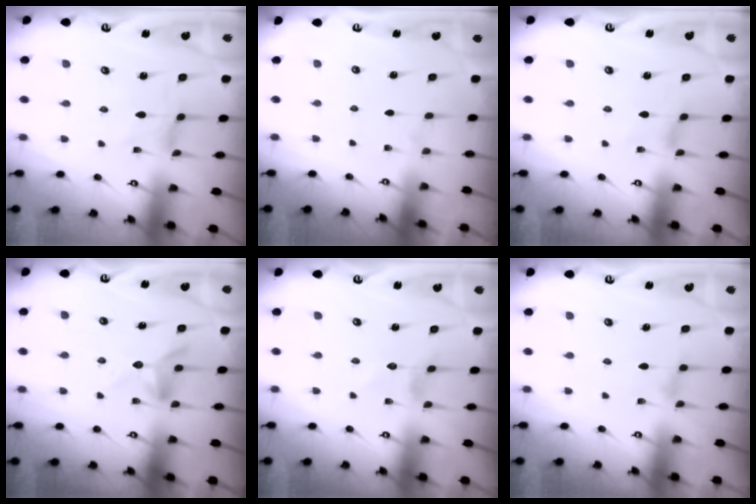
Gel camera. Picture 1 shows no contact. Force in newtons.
{"total": 0.0}
{"total": 0.0}
{"total": 6.9, "press": 6.9, "slide": 0.9}
{"total": 1.7, "press": 1.7, "slide": 0.2}
{"total": 1.6, "press": 1.6, "slide": 0.4}